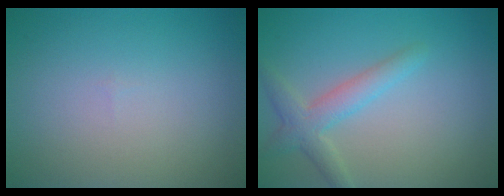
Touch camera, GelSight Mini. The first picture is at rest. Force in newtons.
{"total": 2.9, "press": 2.9, "slide": 0.1}